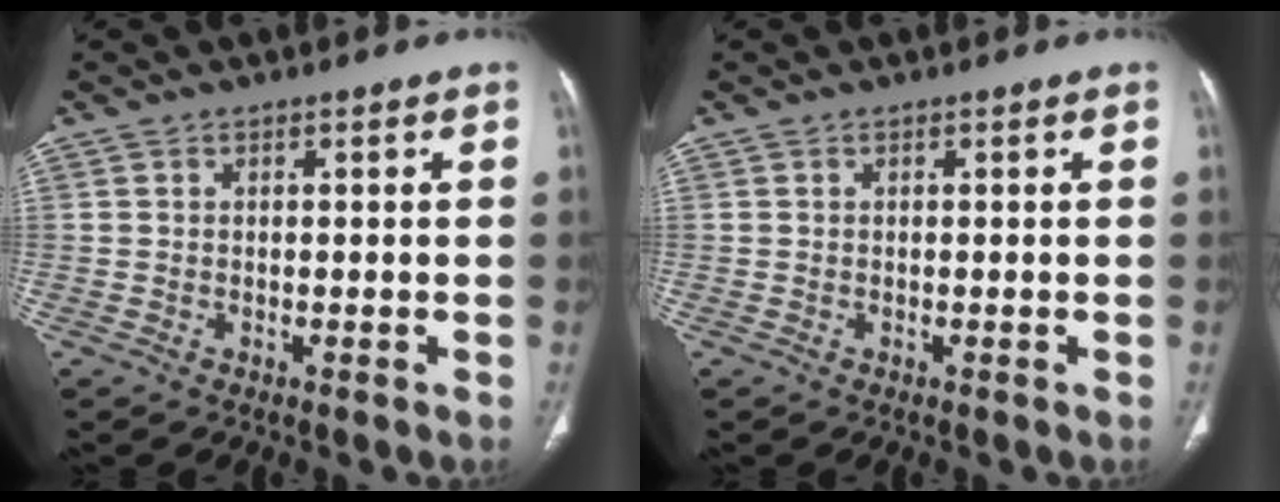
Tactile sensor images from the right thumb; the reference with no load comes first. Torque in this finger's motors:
{"motor_torque": [0.02, 0.02, -0.06, 0.02, 0.00]}